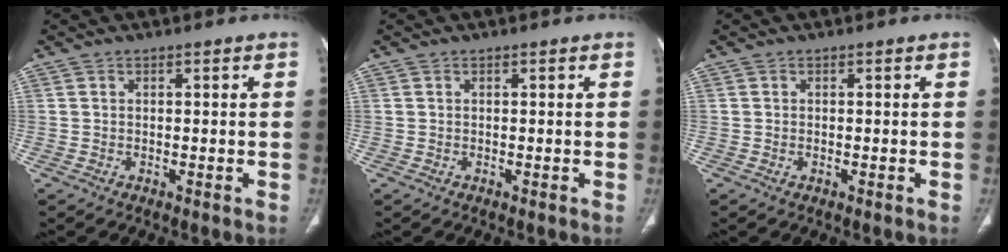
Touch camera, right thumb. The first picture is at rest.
{"total": 0.0}
{"total": 0.0}